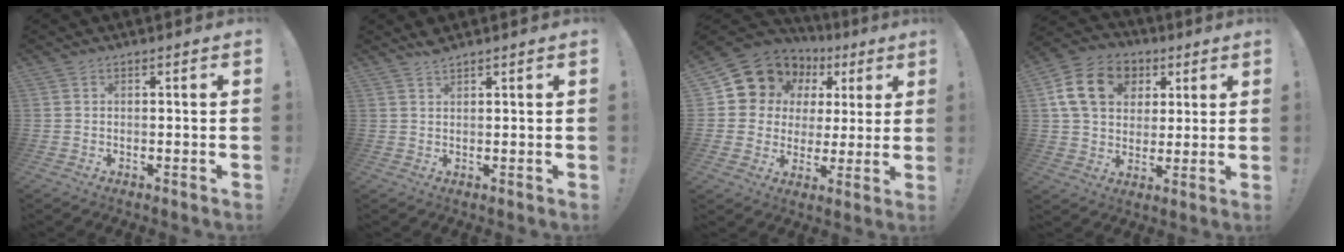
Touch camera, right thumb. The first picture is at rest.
{"total": 2.3, "force": [2.2, 0.3, 0.7], "torque": [-0.009, -0.011, 0.038]}
{"total": 12.1, "force": [7.0, 9.2, 3.5], "torque": [-0.058, -0.053, 0.142]}
{"total": 17.1, "force": [5.6, 13.2, 9.3], "torque": [-0.132, -0.008, 0.110]}